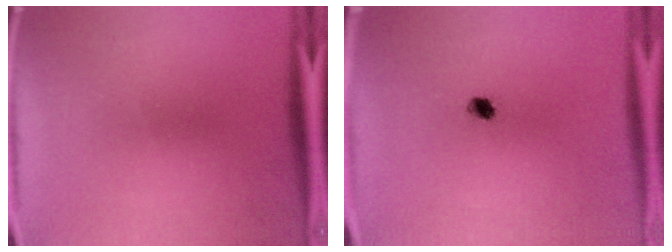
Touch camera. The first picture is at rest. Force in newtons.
{"total": 2.1}